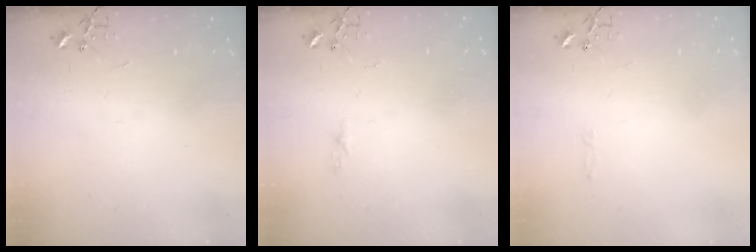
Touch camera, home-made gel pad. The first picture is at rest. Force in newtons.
{"total": 3.3, "press": 3.3, "slide": 0.4}
{"total": 2.8, "press": 2.8, "slide": 0.4}